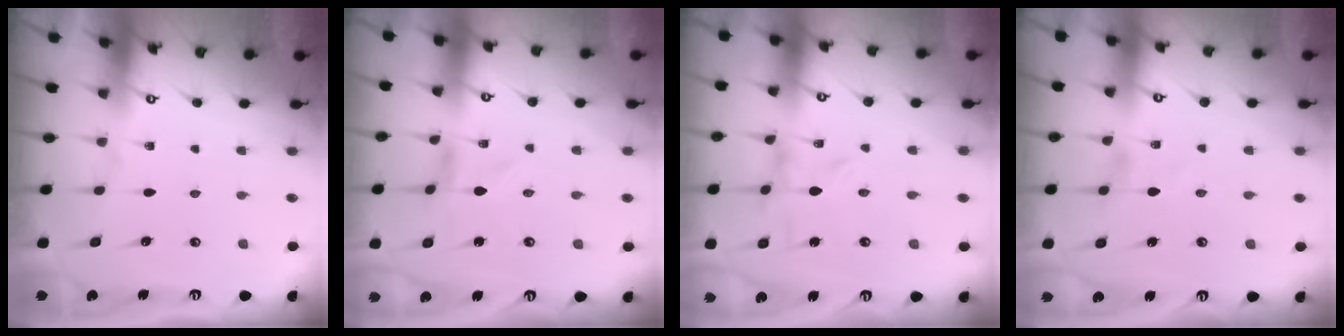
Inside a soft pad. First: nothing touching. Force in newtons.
{"total": 0.6, "press": 0.5, "slide": 0.2}
{"total": 0.0}
{"total": 0.0}